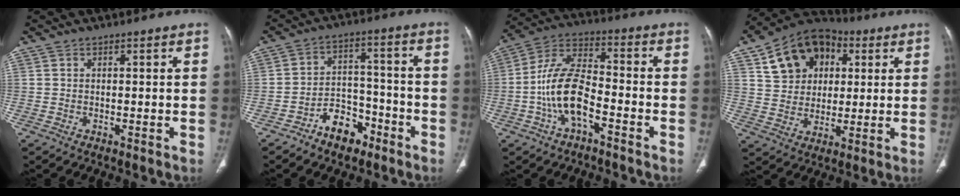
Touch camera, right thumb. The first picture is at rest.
{"total": 8.0, "force": [-5.4, 4.9, 3.3], "torque": [-0.030, 0.058, -0.091]}
{"total": 12.0, "force": [-4.2, 6.0, 9.5], "torque": [-0.184, 0.045, -0.083]}
{"total": 15.9, "force": [5.7, 12.1, 8.7], "torque": [-0.115, 0.007, 0.092]}